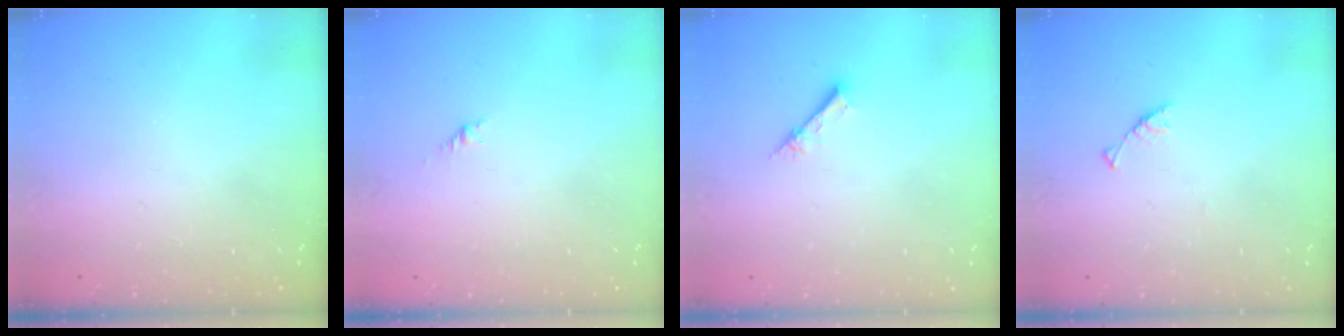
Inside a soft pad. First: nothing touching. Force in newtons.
{"total": 1.7, "press": 1.6, "slide": 0.7}
{"total": 2.1, "press": 2.1, "slide": 0.2}
{"total": 3.0, "press": 3.0, "slide": 0.3}